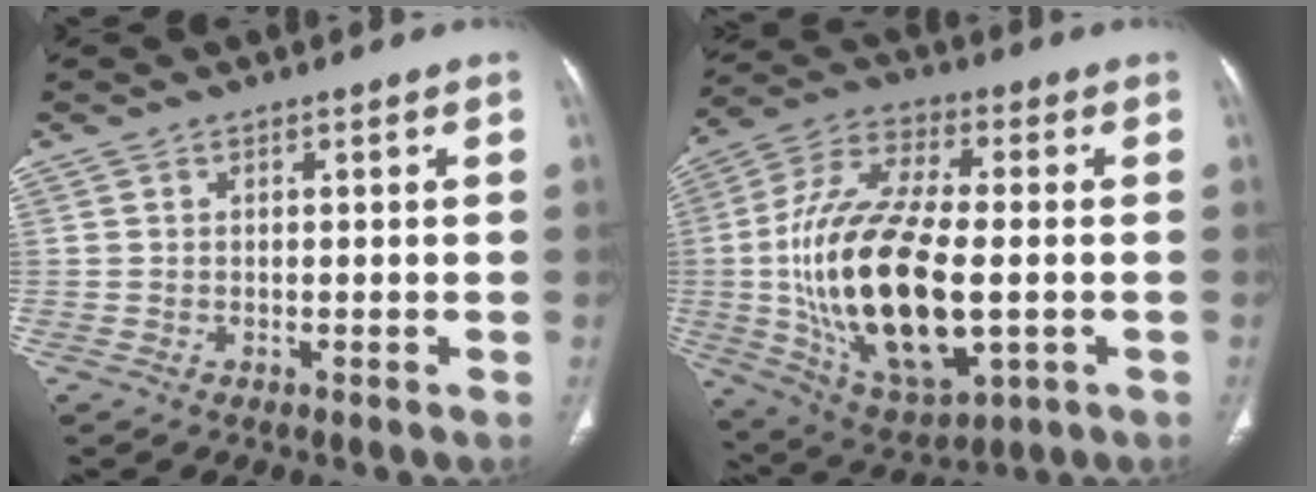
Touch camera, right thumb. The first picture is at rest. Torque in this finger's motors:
{"motor_torque": [-0.63, 2.90, 2.76, 0.00, 0.69]}